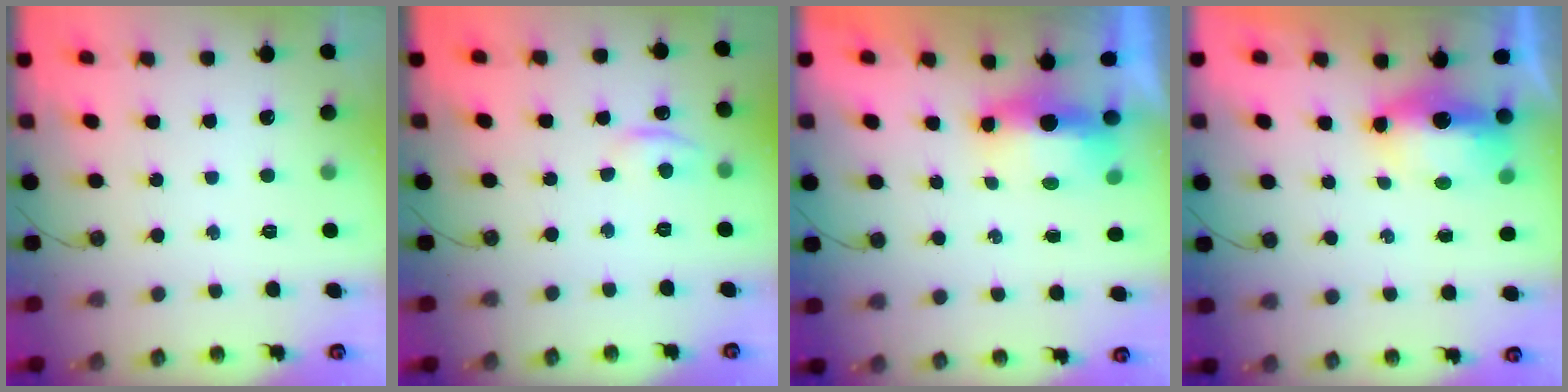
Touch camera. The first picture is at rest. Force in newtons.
{"total": 3.5, "press": 3.4, "slide": 0.5}
{"total": 6.3, "press": 6.2, "slide": 1.2}
{"total": 15.5, "press": 9.3, "slide": 12.4}